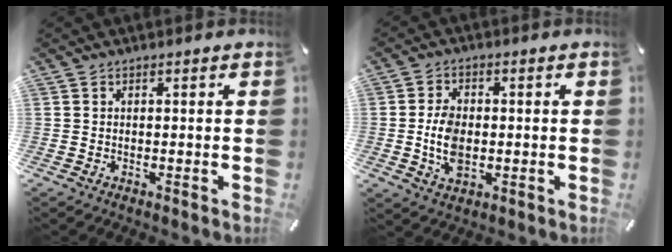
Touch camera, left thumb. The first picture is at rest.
{"total": 7.5, "force": [-1.0, 5.0, 5.4], "torque": [-0.123, 0.003, -0.017]}